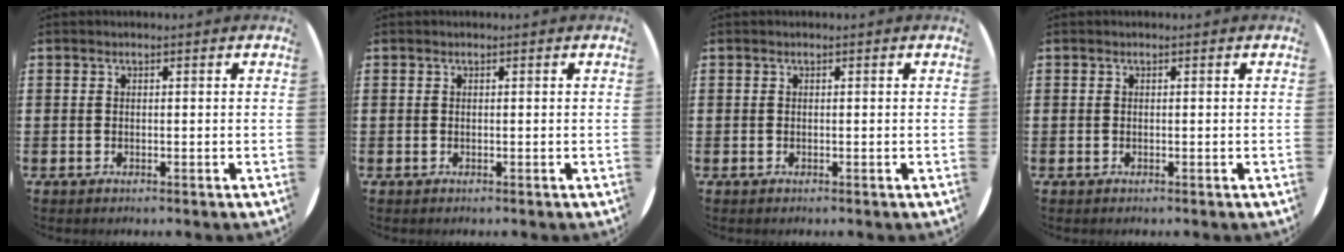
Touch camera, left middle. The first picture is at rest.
{"total": 0.0}
{"total": 0.0}
{"total": 0.0}